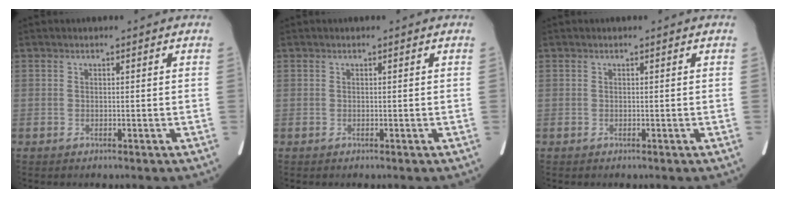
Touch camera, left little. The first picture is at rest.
{"total": 0.0}
{"total": 0.0}